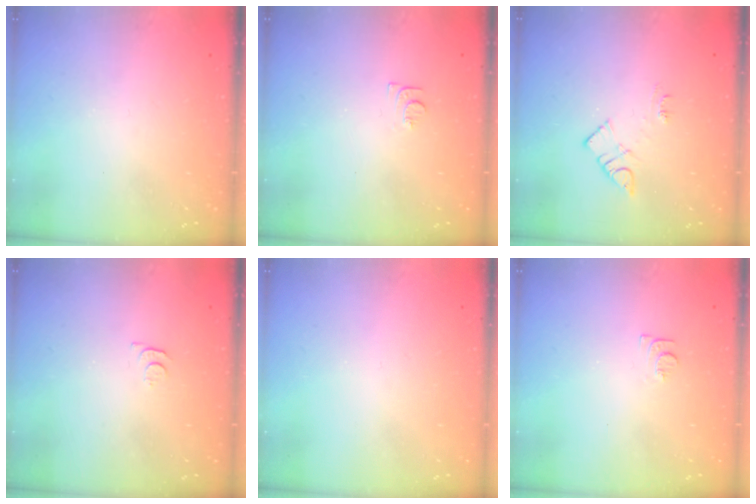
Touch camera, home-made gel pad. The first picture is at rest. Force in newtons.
{"total": 6.6, "press": 6.6, "slide": 0.7}
{"total": 5.6, "press": 5.5, "slide": 0.6}
{"total": 3.4, "press": 3.4, "slide": 0.5}
{"total": 0.0}
{"total": 6.6, "press": 6.6, "slide": 0.7}